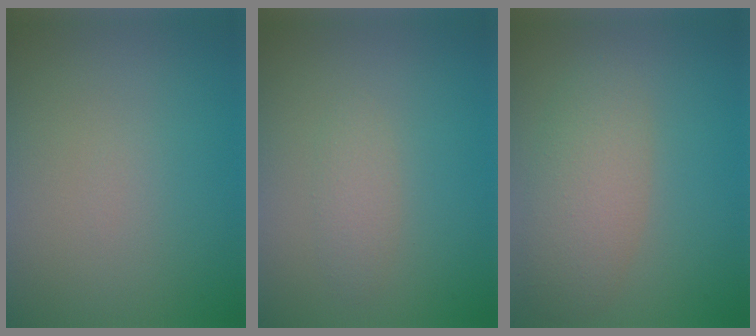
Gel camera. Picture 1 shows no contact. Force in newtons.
{"total": 1.3, "press": 1.3, "slide": 0.0}
{"total": 3.9, "press": 3.9, "slide": 0.1}